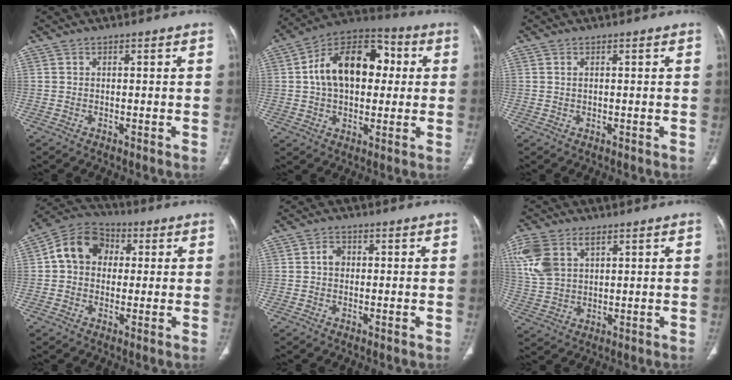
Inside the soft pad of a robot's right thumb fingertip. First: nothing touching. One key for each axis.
{"total": 18.5, "fx": 2.8, "fy": 11.8, "fz": 13.9, "tx": -0.197, "ty": 0.029, "tz": 0.037}
{"total": 0.8, "fx": 0.3, "fy": 0.4, "fz": 0.6, "tx": -0.013, "ty": 0.003, "tz": 0.008}
{"total": 11.1, "fx": 1.9, "fy": 9.0, "fz": 6.3, "tx": -0.089, "ty": 0.022, "tz": 0.018}
{"total": 1.6, "fx": 0.1, "fy": 1.3, "fz": 1.0, "tx": -0.012, "ty": 0.006, "tz": -0.002}
{"total": 11.2, "fx": 4.7, "fy": 7.0, "fz": 7.3, "tx": -0.167, "ty": 0.002, "tz": 0.099}